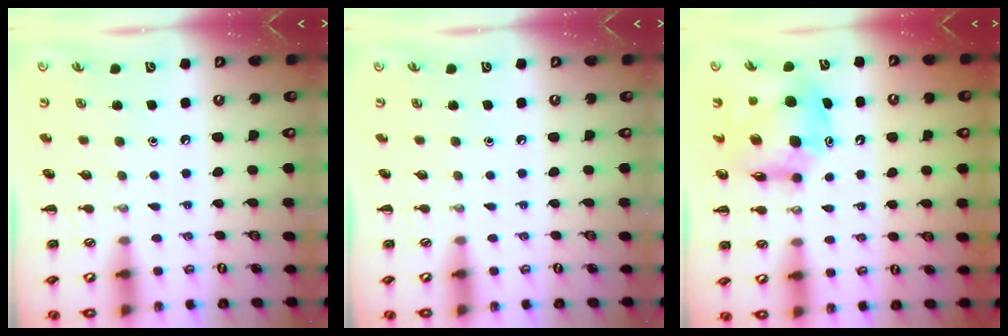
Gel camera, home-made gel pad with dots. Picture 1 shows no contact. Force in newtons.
{"total": 0.0}
{"total": 9.5, "press": 9.1, "slide": 3.0}